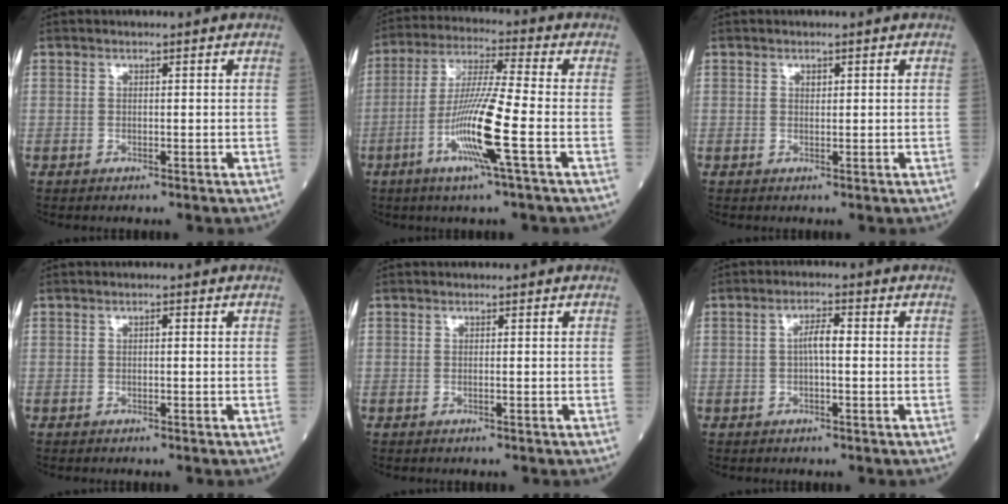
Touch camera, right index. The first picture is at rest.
{"total": 11.7, "force": [-3.8, -0.9, 11.0], "torque": [-0.215, -0.013, -0.080]}
{"total": 0.6, "force": [0.3, 0.4, 0.4], "torque": [-0.004, -0.001, 0.005]}
{"total": 0.6, "force": [0.0, 0.2, 0.5], "torque": [-0.007, 0.002, -0.001]}
{"total": 0.0}
{"total": 2.9, "force": [0.0, 0.6, 2.8], "torque": [-0.051, 0.007, -0.001]}